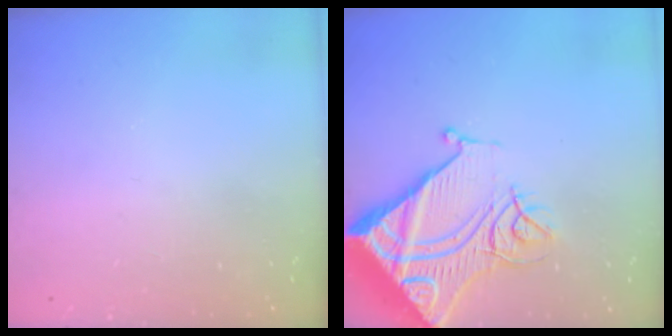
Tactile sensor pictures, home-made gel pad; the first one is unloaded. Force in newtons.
{"total": 23.6, "press": 23.4, "slide": 3.0}